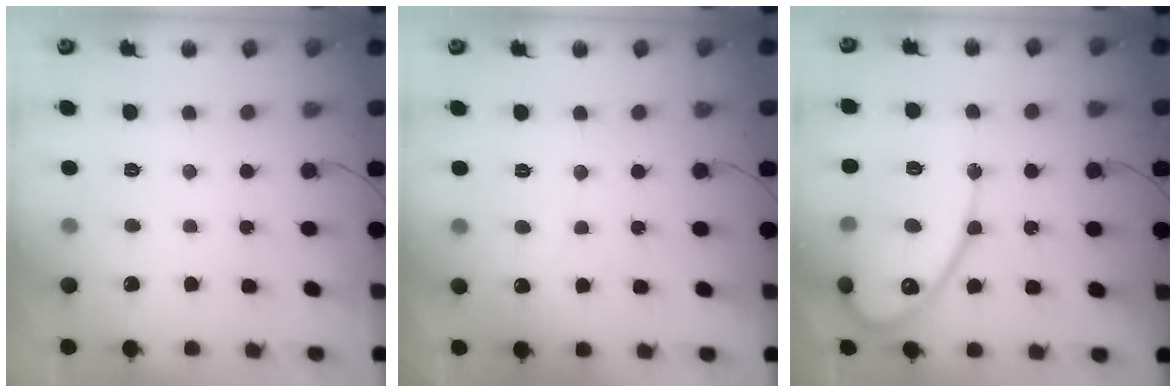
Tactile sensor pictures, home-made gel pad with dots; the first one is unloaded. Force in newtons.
{"total": 1.9, "press": 1.9, "slide": 0.2}
{"total": 16.1, "press": 16.0, "slide": 1.3}